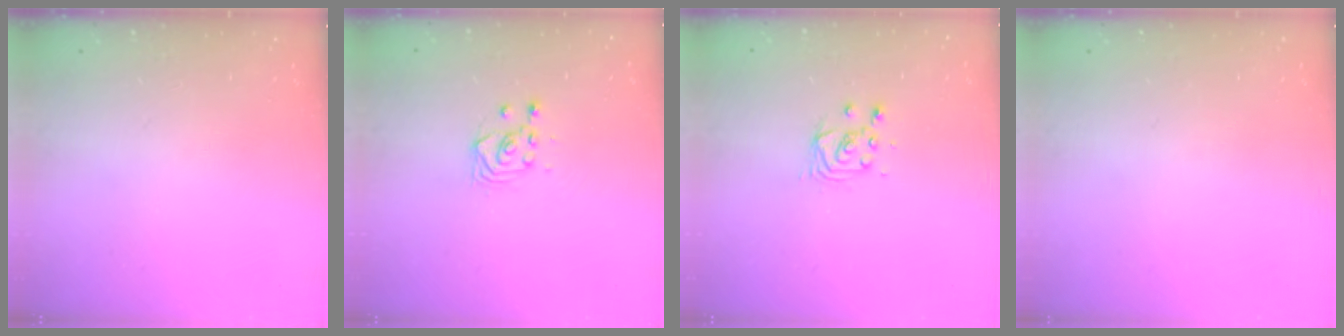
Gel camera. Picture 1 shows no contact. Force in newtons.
{"total": 2.9, "press": 2.9, "slide": 0.6}
{"total": 4.6, "press": 4.6, "slide": 0.5}
{"total": 0.0}